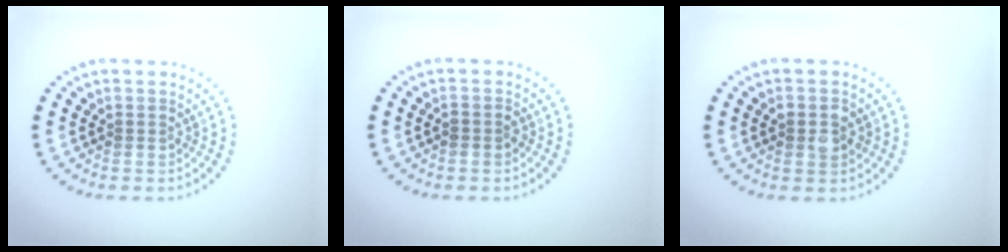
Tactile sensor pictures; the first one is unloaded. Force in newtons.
{"total": 1.1, "press": 1.0, "slide": 0.4}
{"total": 2.5, "press": 2.5, "slide": 0.1}